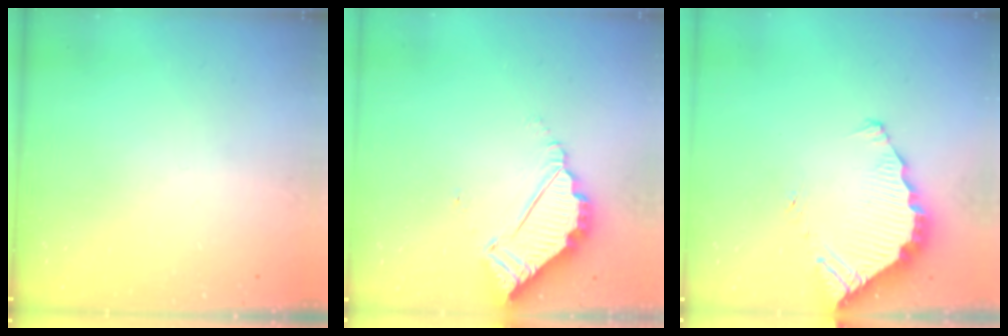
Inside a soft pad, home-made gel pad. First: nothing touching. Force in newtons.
{"total": 5.3, "press": 5.3, "slide": 0.2}
{"total": 3.9, "press": 3.9, "slide": 0.3}